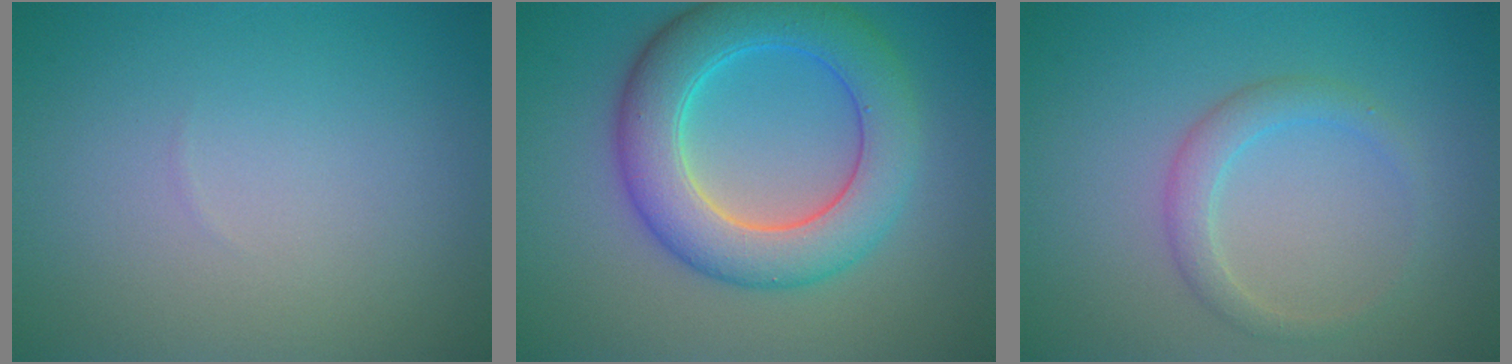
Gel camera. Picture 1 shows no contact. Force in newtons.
{"total": 7.8, "press": 7.8, "slide": 0.3}
{"total": 2.1, "press": 2.1, "slide": 0.2}